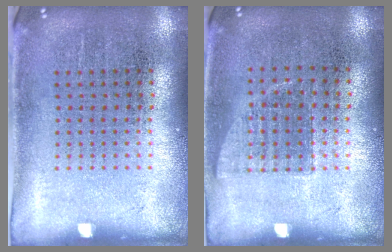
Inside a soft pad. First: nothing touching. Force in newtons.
{"total": 0.6, "press": 0.5, "slide": 0.2}